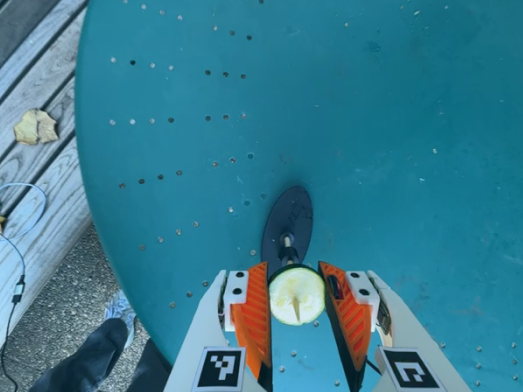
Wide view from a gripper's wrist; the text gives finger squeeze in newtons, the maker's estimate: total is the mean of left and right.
{"total": 12.7, "left": 12.7, "right": 12.6}